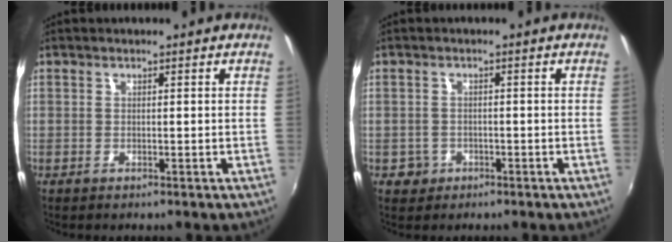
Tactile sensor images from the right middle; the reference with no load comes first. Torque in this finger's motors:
{"motor_torque": [0.41, -0.13, -0.04, -0.01]}